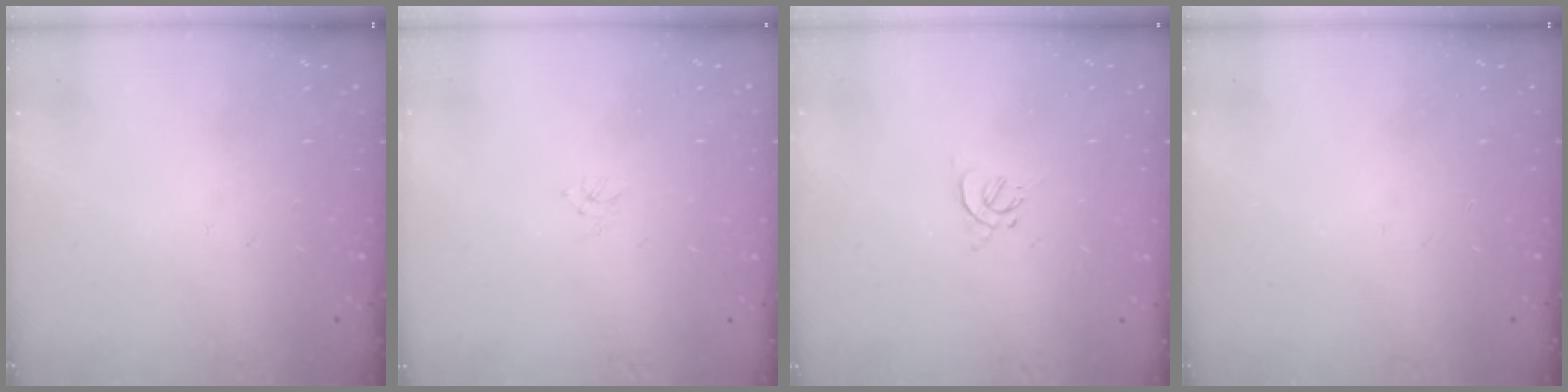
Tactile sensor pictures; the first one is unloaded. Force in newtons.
{"total": 1.1, "press": 1.0, "slide": 0.3}
{"total": 1.7, "press": 1.7, "slide": 0.5}
{"total": 0.0}